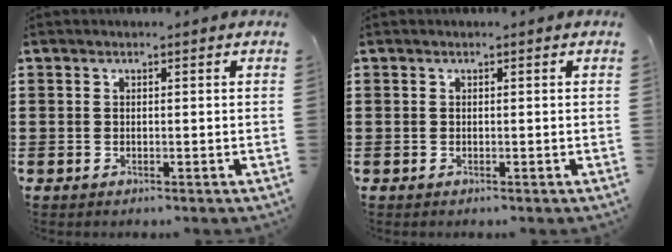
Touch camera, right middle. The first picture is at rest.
{"total": 0.0}